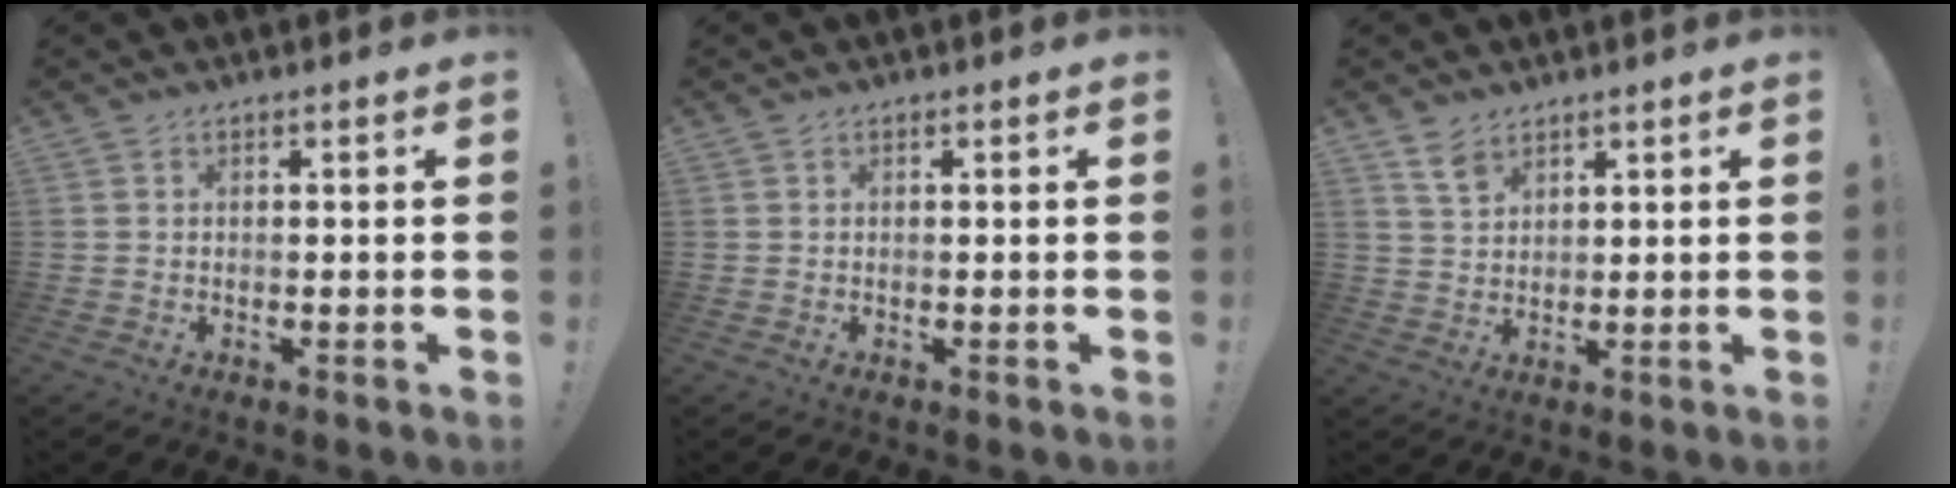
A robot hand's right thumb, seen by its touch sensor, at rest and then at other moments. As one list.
[{"total": 0.0}, {"total": 5.5, "force": [3.9, 3.1, 2.3], "torque": [-0.032, -0.021, 0.073]}]